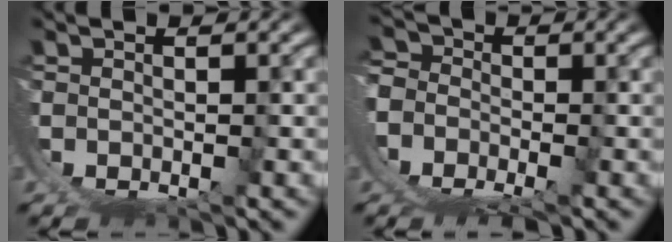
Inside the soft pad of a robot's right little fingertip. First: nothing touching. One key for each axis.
{"total": 7.8, "fx": -2.5, "fy": 6.5, "fz": 3.6, "tx": -0.070, "ty": -0.027, "tz": -0.047}